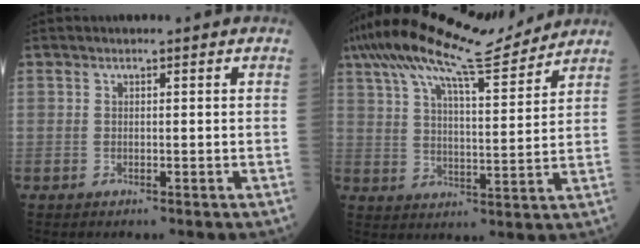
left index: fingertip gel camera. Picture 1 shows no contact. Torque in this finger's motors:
{"motor_torque": [1.01, -1.13, 0.59, 0.21]}